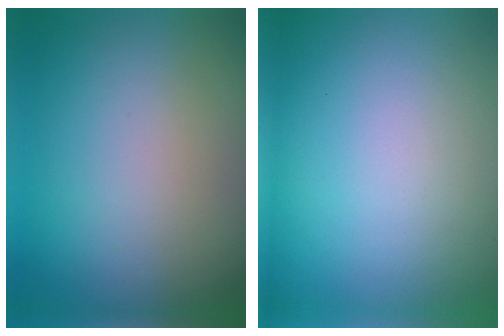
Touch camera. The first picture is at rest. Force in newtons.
{"total": 0.0}